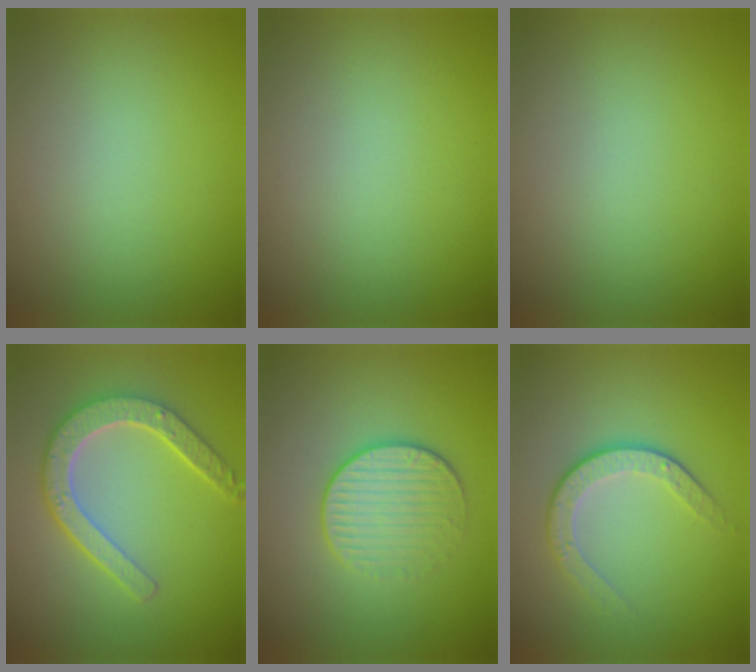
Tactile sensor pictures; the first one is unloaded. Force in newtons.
{"total": 0.0}
{"total": 0.0}
{"total": 5.1, "press": 4.0, "slide": 3.2}
{"total": 3.3, "press": 3.1, "slide": 1.2}
{"total": 3.6, "press": 2.5, "slide": 2.6}